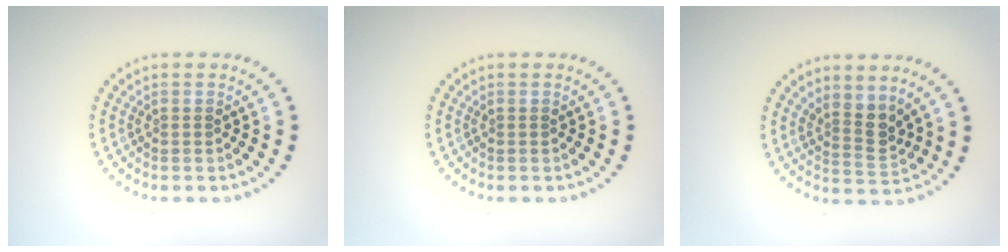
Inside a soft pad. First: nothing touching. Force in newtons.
{"total": 0.0}
{"total": 2.7, "press": 2.0, "slide": 1.7}